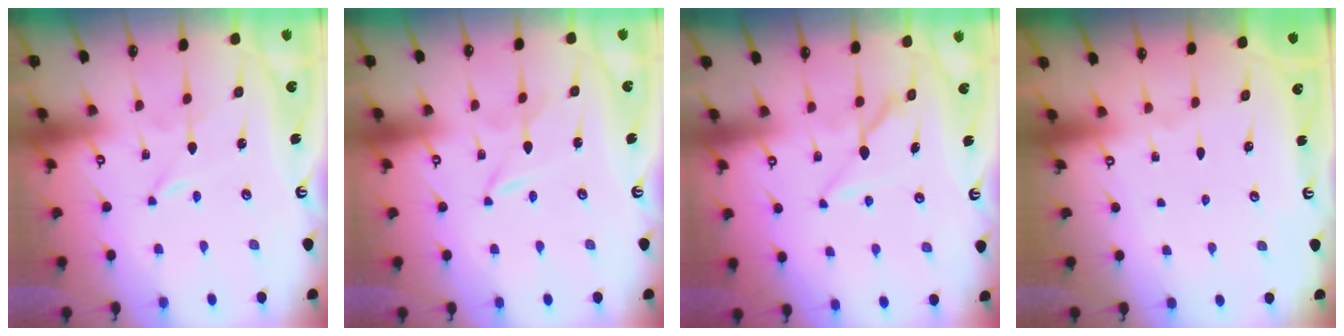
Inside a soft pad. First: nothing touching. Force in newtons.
{"total": 0.8, "press": 0.8, "slide": 0.2}
{"total": 6.9, "press": 6.9, "slide": 0.3}
{"total": 0.0}